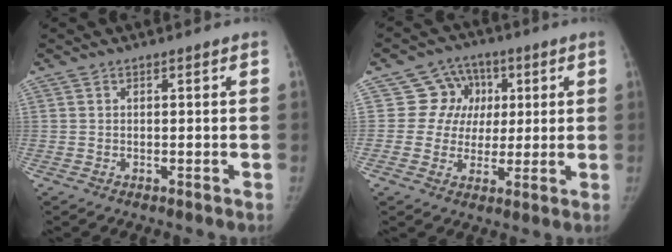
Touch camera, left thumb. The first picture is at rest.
{"total": 8.8, "force": [2.2, 8.3, 2.0], "torque": [0.019, 0.005, 0.030]}